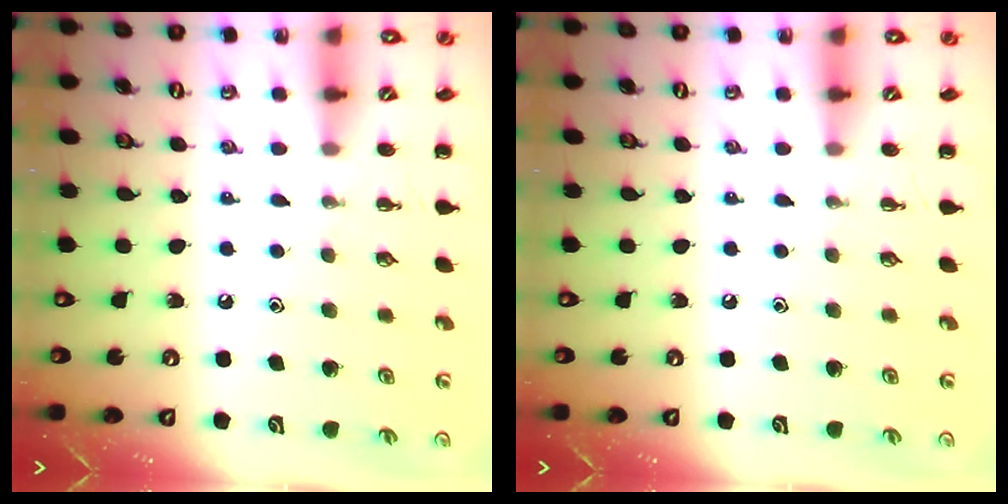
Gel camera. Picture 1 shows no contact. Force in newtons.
{"total": 0.0}